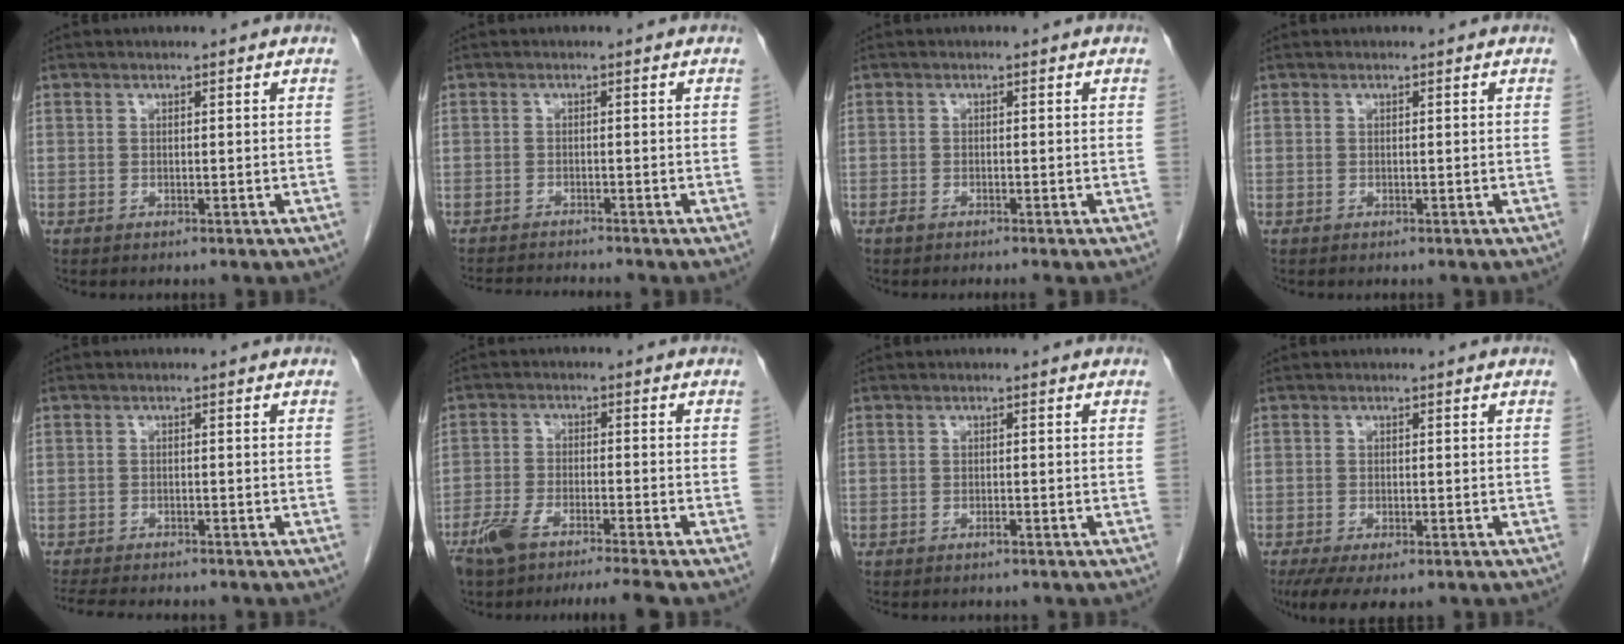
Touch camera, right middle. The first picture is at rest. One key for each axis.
{"total": 4.5, "fx": -4.4, "fy": -0.7, "fz": 0.9, "tx": -0.011, "ty": -0.014, "tz": -0.072}
{"total": 1.5, "fx": -1.2, "fy": -0.1, "fz": 0.8, "tx": -0.015, "ty": -0.001, "tz": -0.021}
{"total": 0.7, "fx": -0.7, "fy": 0.1, "fz": 0.1, "tx": -0.010, "ty": -0.003, "tz": -0.012}
{"total": 9.4, "fx": -8.2, "fy": 2.1, "fz": 4.1, "tx": -0.064, "ty": -0.006, "tz": -0.117}
{"total": 9.5, "fx": -7.8, "fy": 0.0, "fz": 5.5, "tx": -0.094, "ty": -0.014, "tz": -0.130}
{"total": 0.8, "fx": -0.7, "fy": 0.0, "fz": 0.3, "tx": -0.015, "ty": -0.003, "tz": -0.010}
{"total": 7.2, "fx": -5.0, "fy": 2.4, "fz": 4.5, "tx": -0.070, "ty": -0.016, "tz": -0.077}